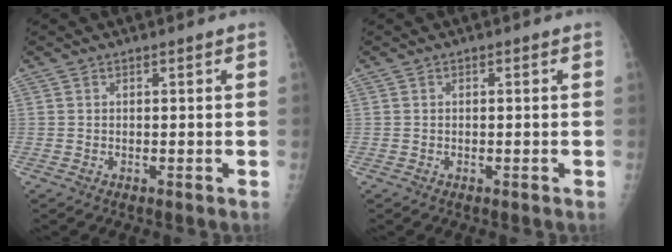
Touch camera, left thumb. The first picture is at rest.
{"total": 0.0}